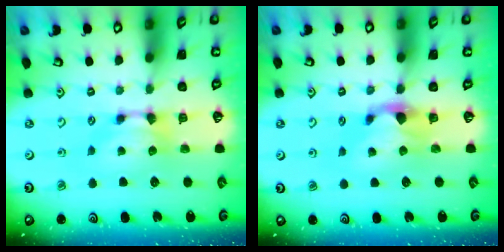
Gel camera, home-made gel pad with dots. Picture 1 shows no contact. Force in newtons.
{"total": 1.2, "press": 0.1, "slide": 1.2}